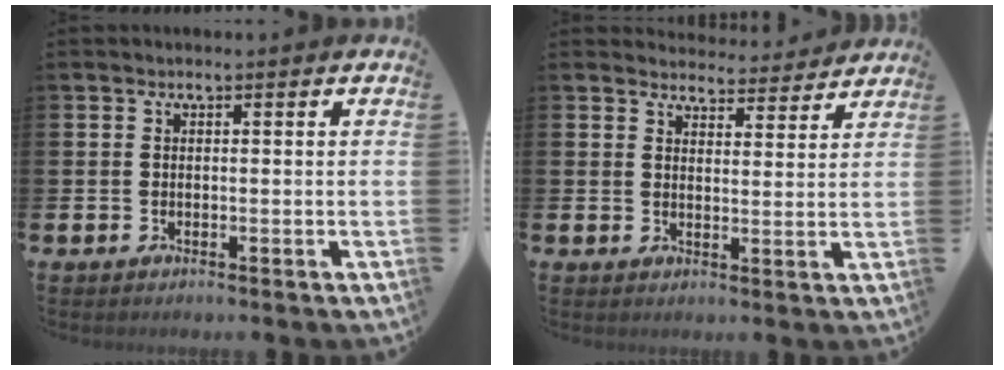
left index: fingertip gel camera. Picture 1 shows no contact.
{"total": 3.8, "force": [3.8, 0.8, -0.1], "torque": [-0.001, -0.029, 0.065]}